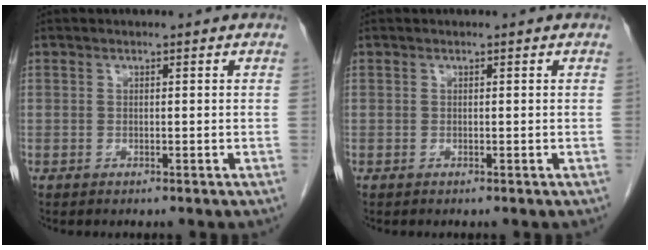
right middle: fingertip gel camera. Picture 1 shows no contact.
{"total": 0.0}